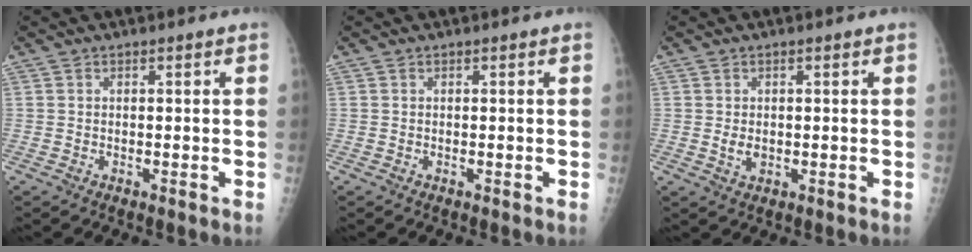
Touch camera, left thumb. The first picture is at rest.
{"total": 0.0}
{"total": 2.2, "force": [0.0, 1.5, 1.6], "torque": [-0.023, -0.004, 0.006]}